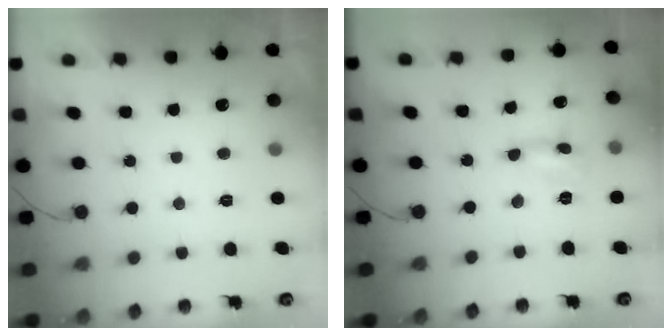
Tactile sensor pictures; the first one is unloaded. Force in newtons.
{"total": 1.7, "press": 1.7, "slide": 0.1}